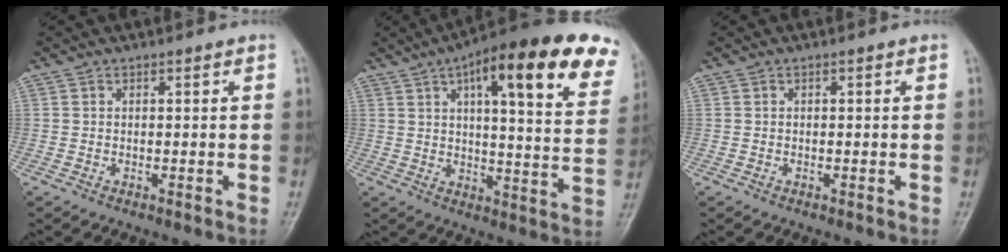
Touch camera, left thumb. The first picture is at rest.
{"total": 24.9, "force": [13.0, 7.3, 19.9], "torque": [-0.252, -0.012, 0.167]}
{"total": 0.0}